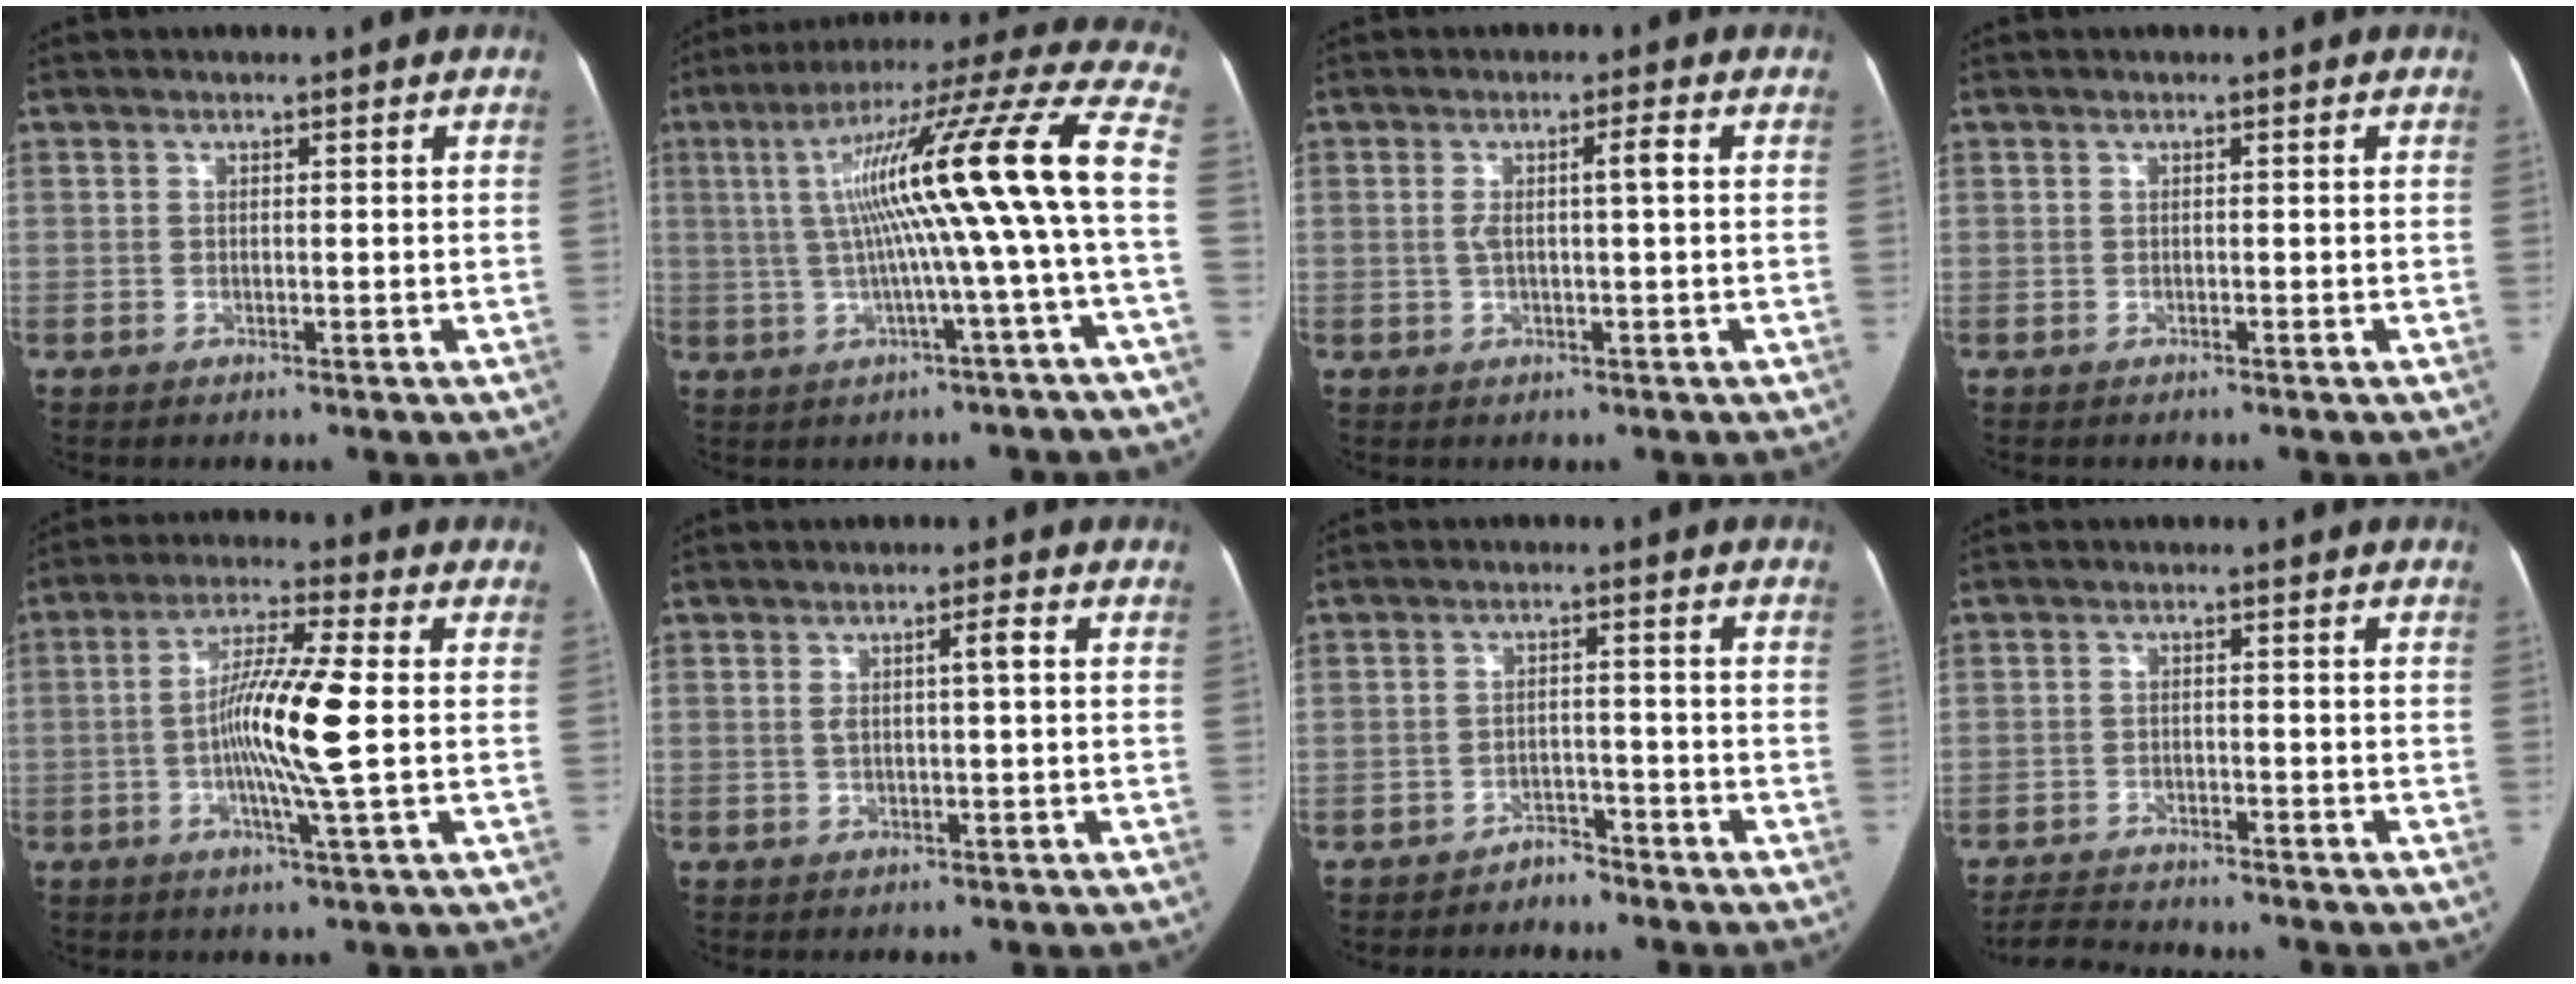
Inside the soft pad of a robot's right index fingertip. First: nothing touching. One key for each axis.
{"total": 18.9, "fx": -0.2, "fy": -1.1, "fz": 18.8, "tx": -0.291, "ty": 0.033, "tz": -0.014}
{"total": 3.5, "fx": 0.3, "fy": 0.3, "fz": 3.5, "tx": -0.065, "ty": 0.012, "tz": 0.007}
{"total": 0.0}
{"total": 11.0, "fx": -0.9, "fy": -0.4, "fz": 10.9, "tx": -0.203, "ty": 0.000, "tz": -0.026}
{"total": 2.9, "fx": 0.4, "fy": 0.4, "fz": 2.9, "tx": -0.051, "ty": 0.011, "tz": 0.010}
{"total": 3.1, "fx": -2.7, "fy": 1.5, "fz": 0.2, "tx": -0.006, "ty": 0.009, "tz": -0.039}
{"total": 5.8, "fx": -5.7, "fy": 0.8, "fz": 0.9, "tx": -0.021, "ty": -0.013, "tz": -0.097}